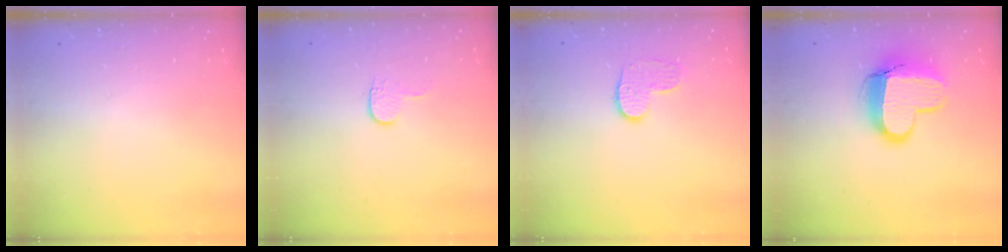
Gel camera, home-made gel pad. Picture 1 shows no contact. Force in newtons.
{"total": 3.6, "press": 3.6, "slide": 0.4}
{"total": 7.3, "press": 7.3, "slide": 0.2}
{"total": 12.3, "press": 12.2, "slide": 1.3}